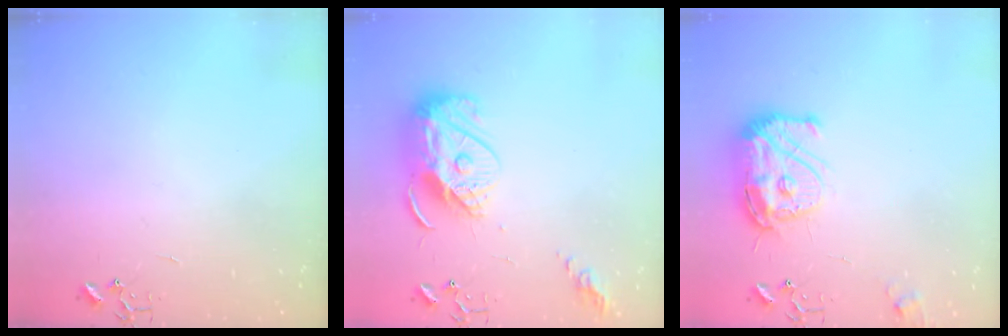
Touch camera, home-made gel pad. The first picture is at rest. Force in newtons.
{"total": 15.1, "press": 15.0, "slide": 1.1}
{"total": 16.6, "press": 16.5, "slide": 1.6}